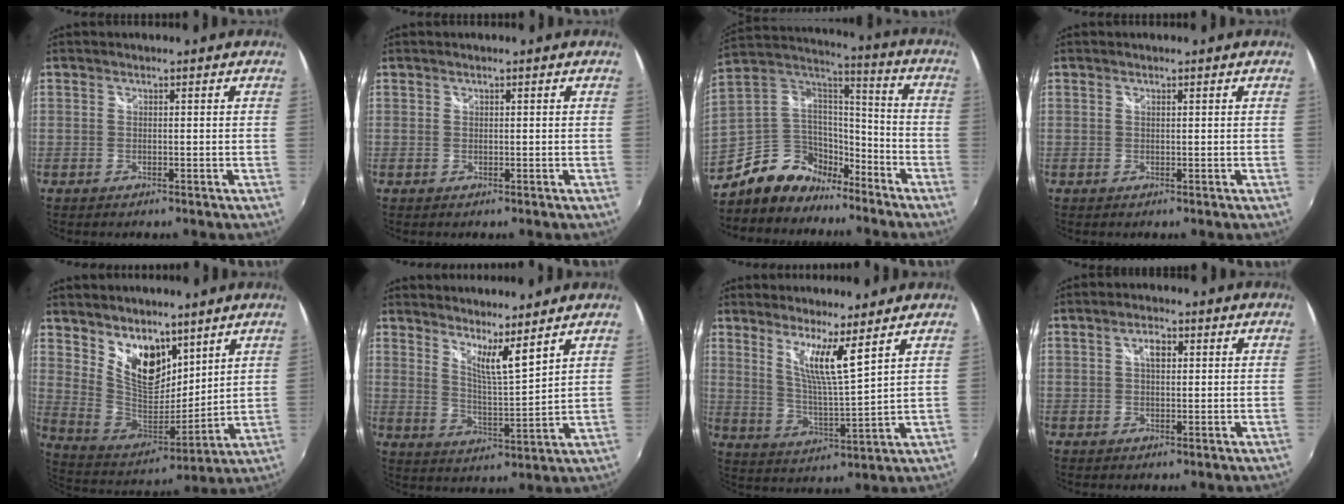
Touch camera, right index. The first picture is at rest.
{"total": 0.0}
{"total": 13.7, "force": [-9.3, 9.1, 4.2], "torque": [-0.105, 0.051, -0.158]}
{"total": 0.0}
{"total": 13.9, "force": [8.6, 7.6, 7.9], "torque": [-0.144, -0.003, 0.169]}
{"total": 7.3, "force": [5.8, 0.2, 4.5], "torque": [-0.066, -0.012, 0.095]}
{"total": 8.4, "force": [5.5, -0.2, 6.3], "torque": [-0.106, -0.012, 0.099]}
{"total": 3.0, "force": [0.9, 1.5, 2.4], "torque": [-0.042, 0.011, 0.018]}